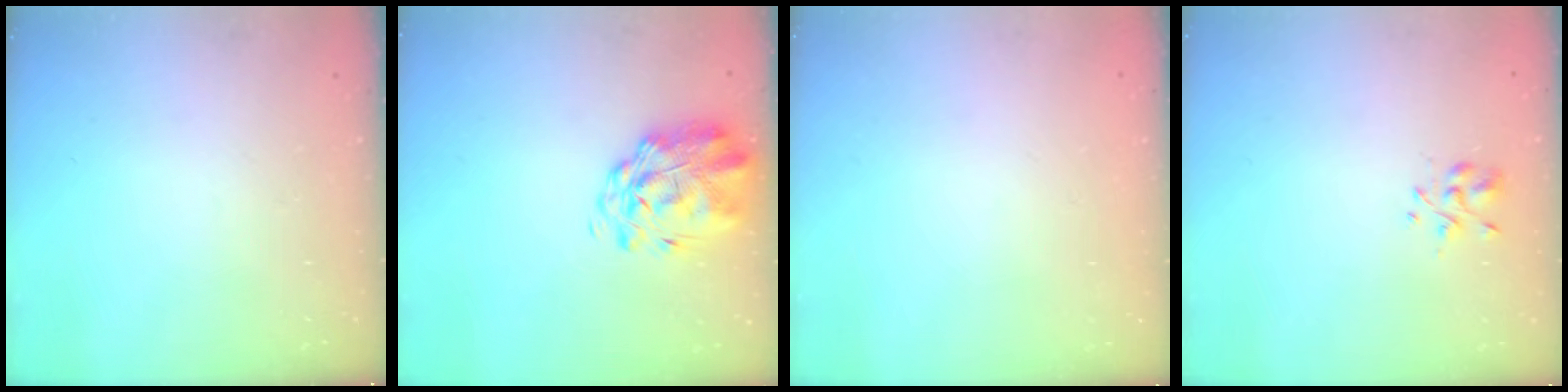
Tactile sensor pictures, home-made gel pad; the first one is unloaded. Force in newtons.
{"total": 3.2, "press": 2.6, "slide": 1.8}
{"total": 1.9, "press": 1.9, "slide": 0.2}
{"total": 2.1, "press": 2.0, "slide": 0.6}